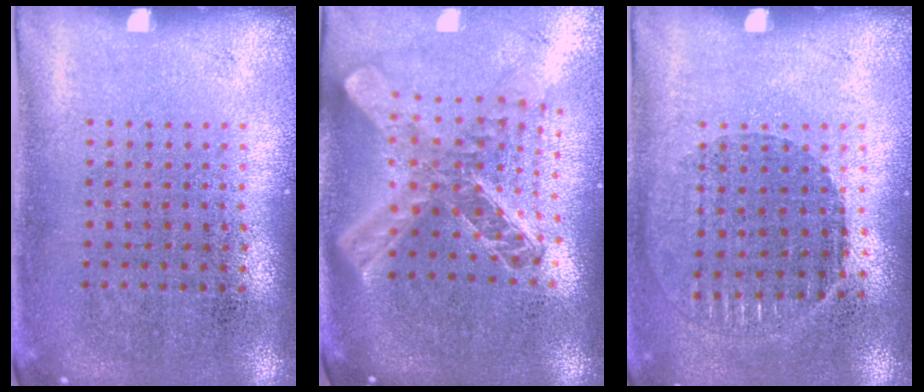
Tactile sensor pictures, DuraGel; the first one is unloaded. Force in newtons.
{"total": 2.5, "press": 2.0, "slide": 1.6}
{"total": 1.0, "press": 0.9, "slide": 0.4}